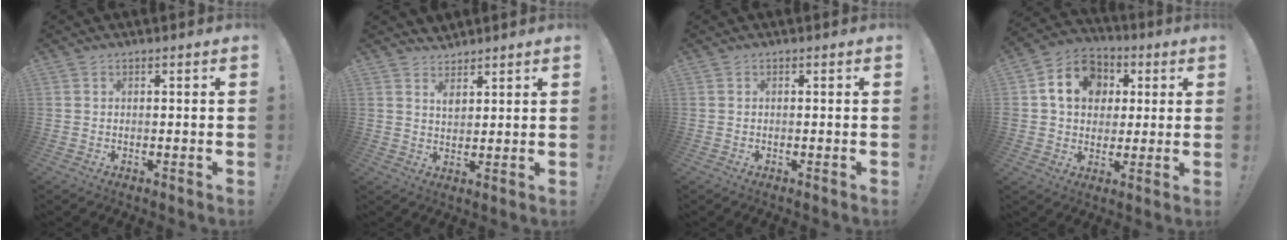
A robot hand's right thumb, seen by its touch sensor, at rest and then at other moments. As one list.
[{"total": 3.8, "force": [2.7, 2.2, 1.2], "torque": [-0.012, -0.020, 0.048]}, {"total": 0.0}, {"total": 14.2, "force": [3.6, 11.7, 7.2], "torque": [-0.102, 0.003, 0.074]}]